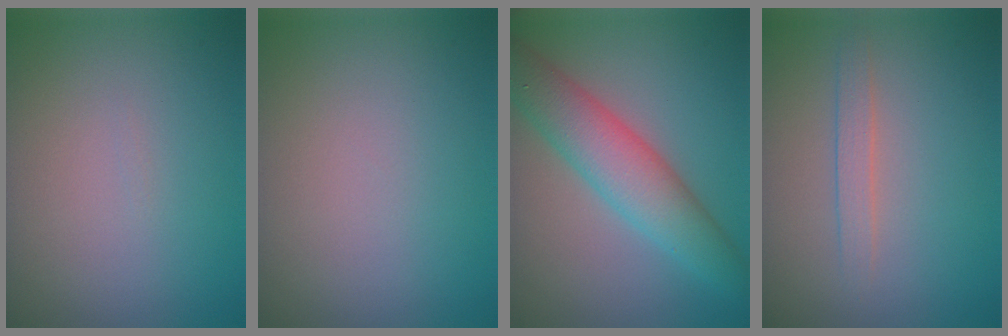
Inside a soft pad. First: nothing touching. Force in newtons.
{"total": 0.0}
{"total": 6.0, "press": 6.0, "slide": 0.1}
{"total": 1.5, "press": 1.5, "slide": 0.1}